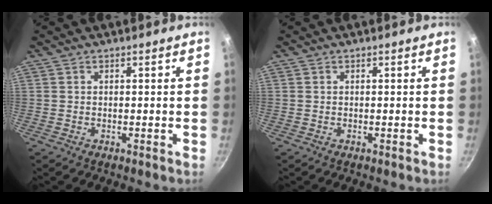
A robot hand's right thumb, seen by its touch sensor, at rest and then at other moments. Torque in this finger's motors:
{"motor_torque": [-0.10, 0.10, 0.00, 0.00, 0.00]}